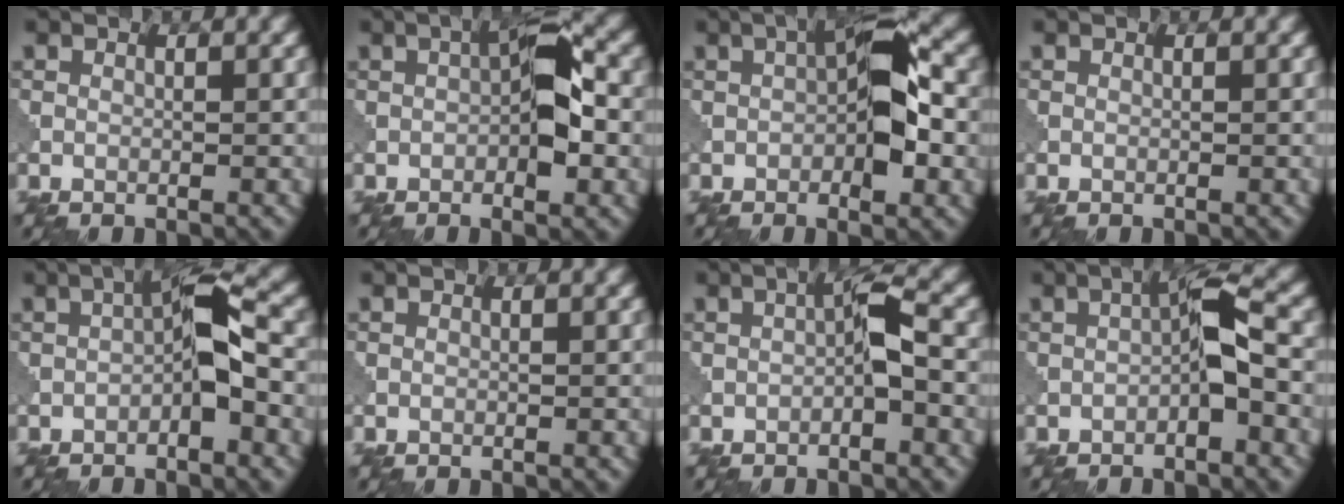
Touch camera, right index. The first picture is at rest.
{"total": 5.2, "force": [-0.5, 1.9, 4.9], "torque": [-0.072, 0.010, -0.017]}
{"total": 6.8, "force": [-0.5, 2.6, 6.3], "torque": [-0.092, 0.013, -0.020]}
{"total": 0.0}
{"total": 4.7, "force": [-1.2, 1.4, 4.4], "torque": [-0.072, 0.017, -0.030]}
{"total": 0.0}
{"total": 2.6, "force": [-0.7, 0.5, 2.5], "torque": [-0.044, 0.012, -0.014]}
{"total": 3.6, "force": [-0.9, 0.8, 3.4], "torque": [-0.058, 0.015, -0.021]}